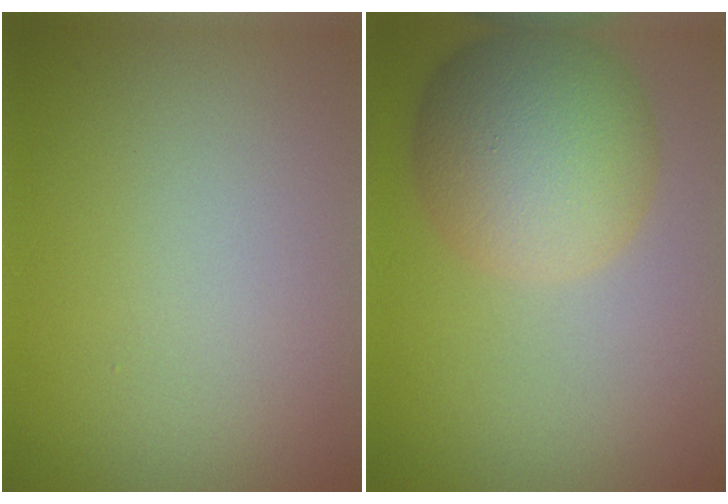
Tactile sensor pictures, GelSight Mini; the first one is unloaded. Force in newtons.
{"total": 8.4, "press": 8.4, "slide": 0.3}